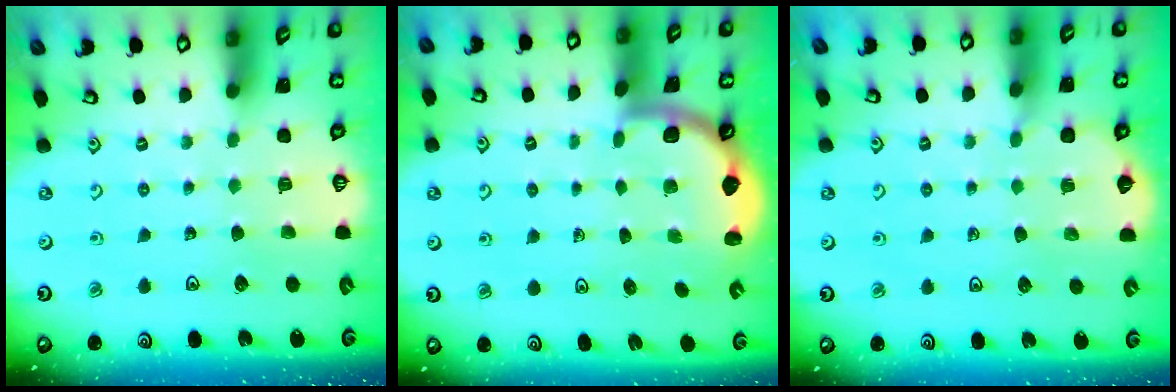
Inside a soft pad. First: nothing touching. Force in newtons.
{"total": 1.6, "press": 1.6, "slide": 0.1}
{"total": 2.4, "press": 2.4, "slide": 0.2}